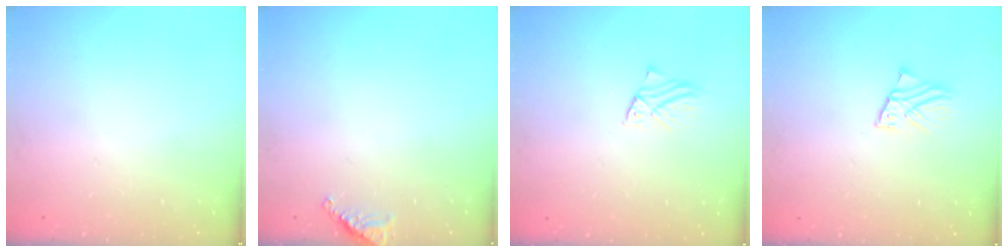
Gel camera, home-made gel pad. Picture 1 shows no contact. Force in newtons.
{"total": 6.8, "press": 6.8, "slide": 0.6}
{"total": 1.6, "press": 1.6, "slide": 0.1}
{"total": 2.3, "press": 2.3, "slide": 0.2}